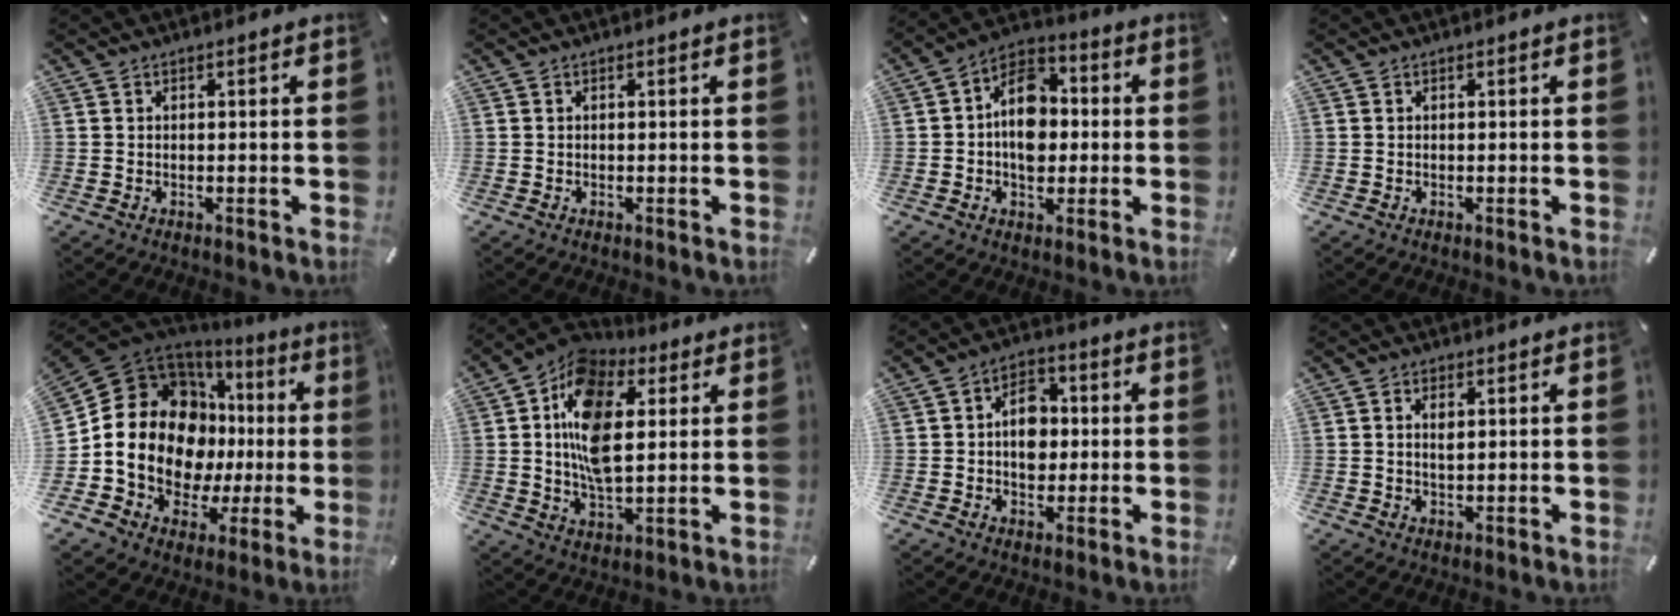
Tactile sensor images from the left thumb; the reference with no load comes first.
{"total": 0.0}
{"total": 11.4, "force": [-0.8, 8.7, 7.3], "torque": [-0.117, 0.014, -0.014]}
{"total": 0.0}
{"total": 20.4, "force": [2.5, 15.8, 12.7], "torque": [-0.237, -0.034, 0.050]}
{"total": 16.4, "force": [3.4, 10.2, 12.4], "torque": [-0.255, -0.002, 0.056]}
{"total": 8.3, "force": [-0.2, 6.5, 5.0], "torque": [-0.068, 0.008, -0.004]}
{"total": 2.7, "force": [0.7, 1.4, 2.2], "torque": [-0.040, 0.002, 0.010]}